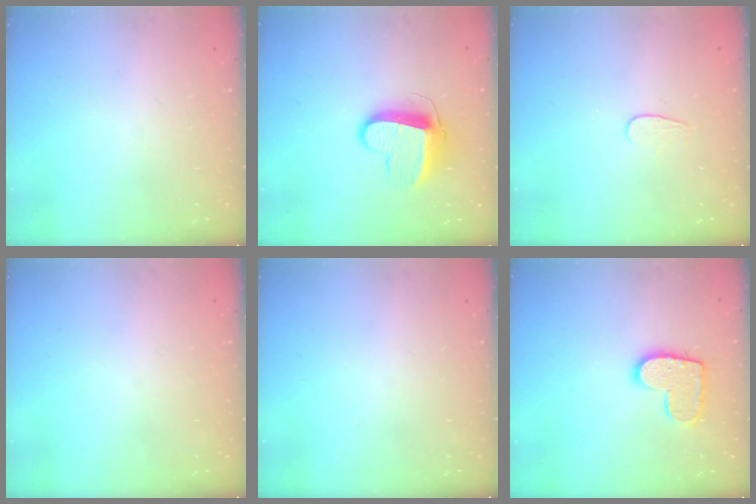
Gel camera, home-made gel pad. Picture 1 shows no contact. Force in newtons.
{"total": 10.3, "press": 10.3, "slide": 0.5}
{"total": 4.3, "press": 4.3, "slide": 0.3}
{"total": 0.0}
{"total": 0.0}
{"total": 11.2, "press": 11.2, "slide": 0.7}